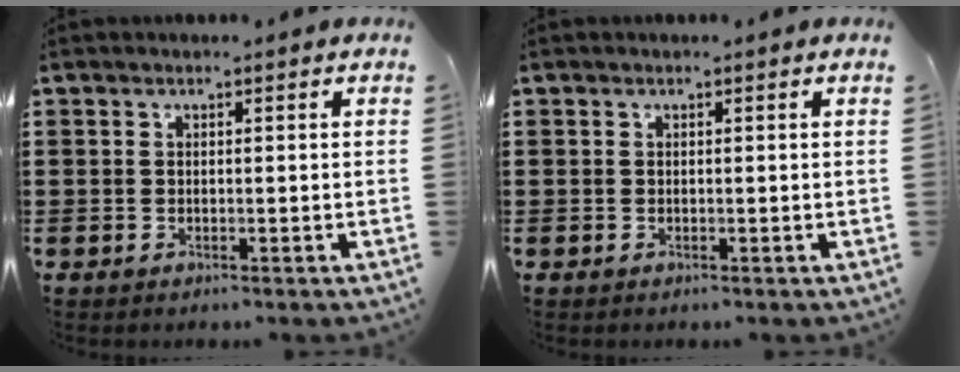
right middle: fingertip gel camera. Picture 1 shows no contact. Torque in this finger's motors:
{"motor_torque": [-0.11, 0.03, 0.01, 0.01]}